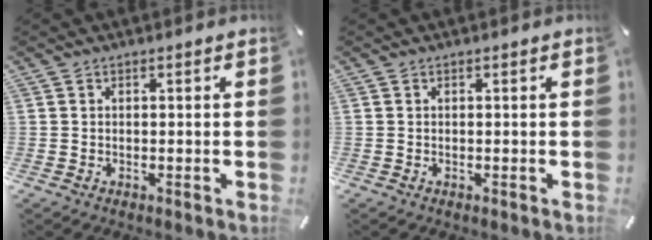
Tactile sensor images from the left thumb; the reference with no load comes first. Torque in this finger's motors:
{"motor_torque": [-0.11, 0.11, -0.07, 0.06, 0.00]}